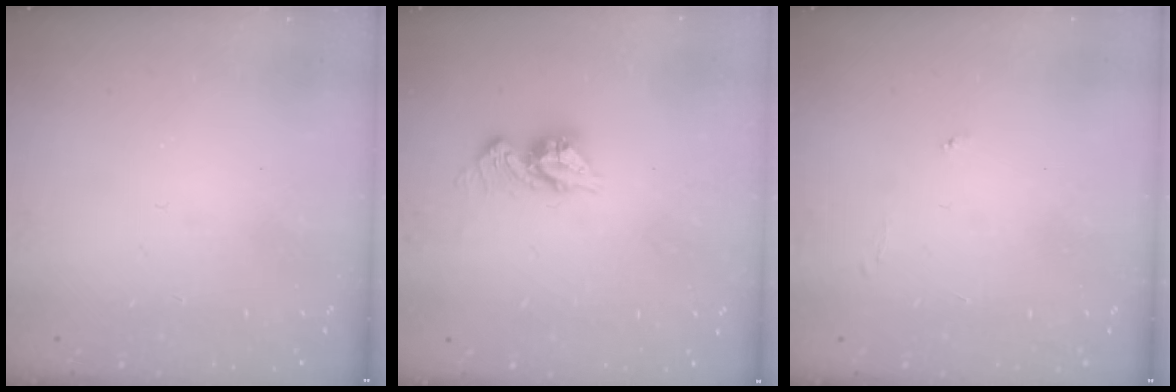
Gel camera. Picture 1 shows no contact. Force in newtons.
{"total": 8.9, "press": 8.9, "slide": 0.6}
{"total": 3.9, "press": 3.9, "slide": 0.3}